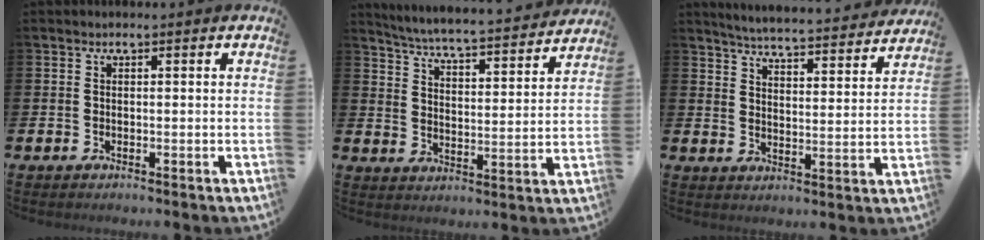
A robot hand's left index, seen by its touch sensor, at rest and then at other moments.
{"total": 5.7, "force": [5.5, 0.1, 1.5], "torque": [-0.058, -0.045, 0.092]}
{"total": 5.2, "force": [5.1, 0.1, 0.9], "torque": [-0.038, -0.042, 0.086]}